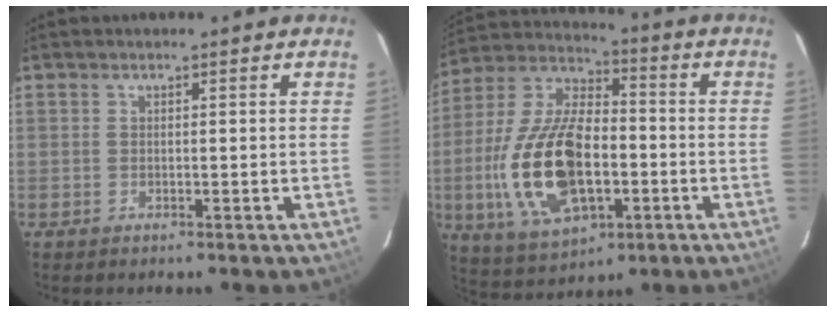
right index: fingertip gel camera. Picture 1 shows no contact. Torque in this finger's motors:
{"motor_torque": [2.14, 0.00, 1.05, 0.21]}